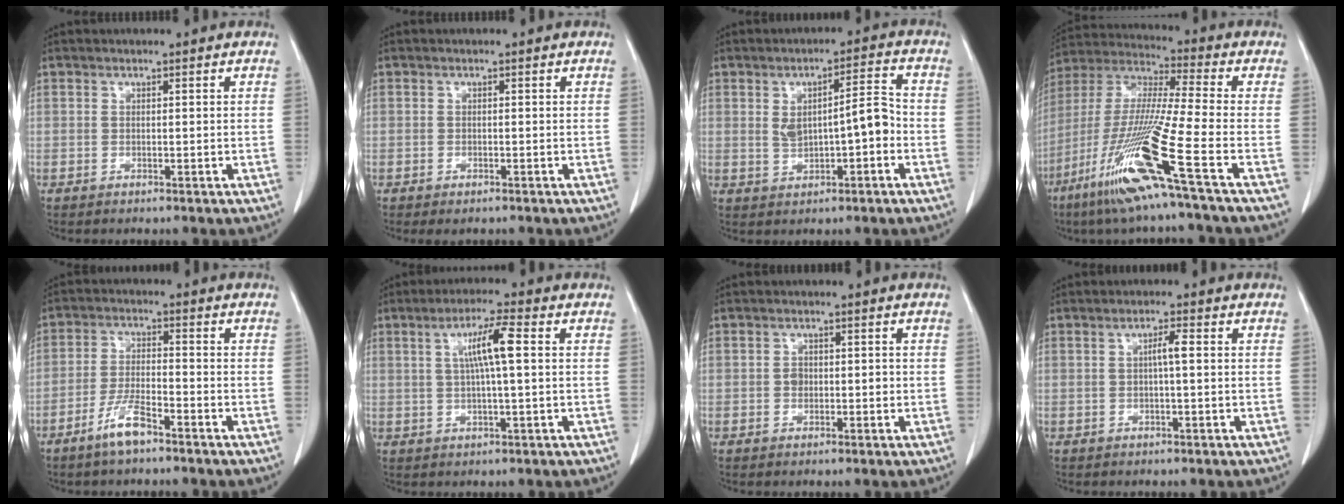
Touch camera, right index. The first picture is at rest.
{"total": 1.1, "force": [-0.8, 0.5, 0.7], "torque": [-0.008, -0.002, -0.003]}
{"total": 7.0, "force": [-0.5, 2.1, 6.6], "torque": [-0.110, 0.024, 0.000]}
{"total": 18.0, "force": [-8.8, -1.6, 15.6], "torque": [-0.338, -0.043, -0.174]}
{"total": 5.6, "force": [-3.9, 0.9, 3.9], "torque": [-0.081, -0.003, -0.075]}
{"total": 6.4, "force": [1.3, 0.1, 6.2], "torque": [-0.113, 0.008, 0.022]}
{"total": 2.0, "force": [-0.2, 1.5, 1.4], "torque": [-0.020, 0.005, -0.003]}
{"total": 2.2, "force": [0.1, 0.1, 2.2], "torque": [-0.038, 0.004, 0.001]}